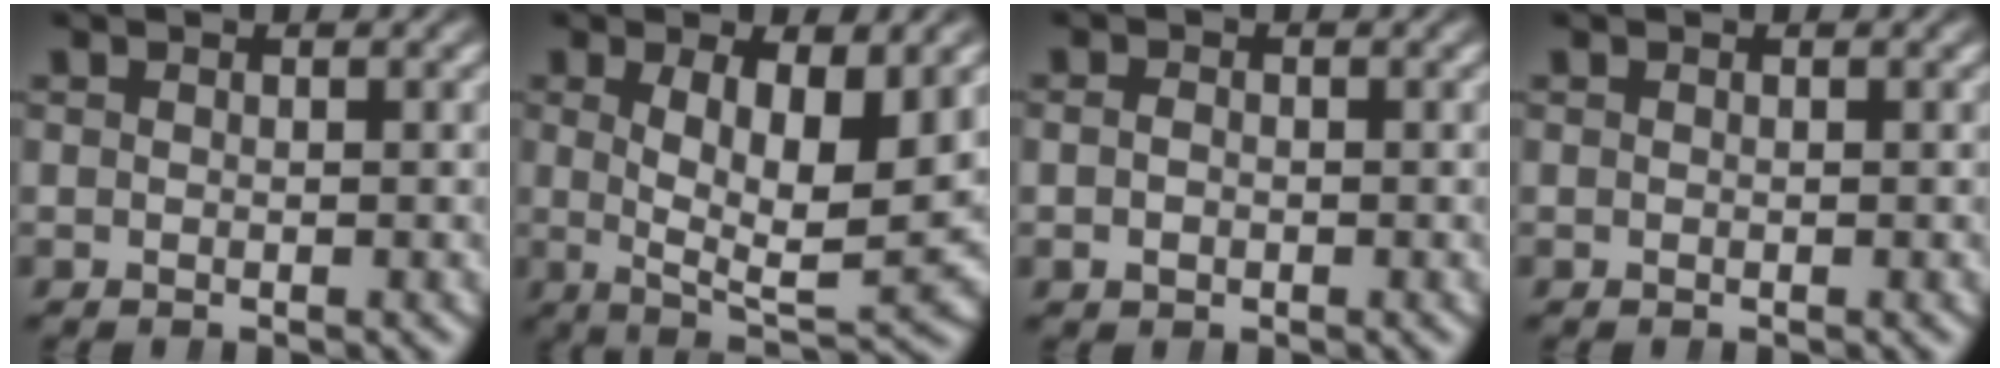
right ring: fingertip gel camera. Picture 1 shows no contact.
{"total": 7.6, "force": [-0.2, 3.1, 6.9], "torque": [-0.119, -0.037, 0.012]}
{"total": 1.2, "force": [-0.4, 0.9, 0.7], "torque": [-0.020, -0.008, -0.003]}
{"total": 0.0}